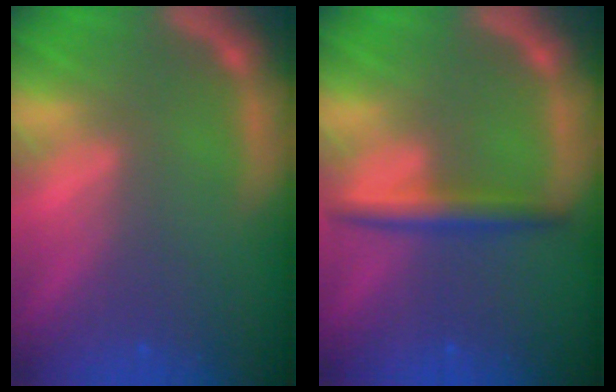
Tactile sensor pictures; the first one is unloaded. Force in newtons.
{"total": 3.0}